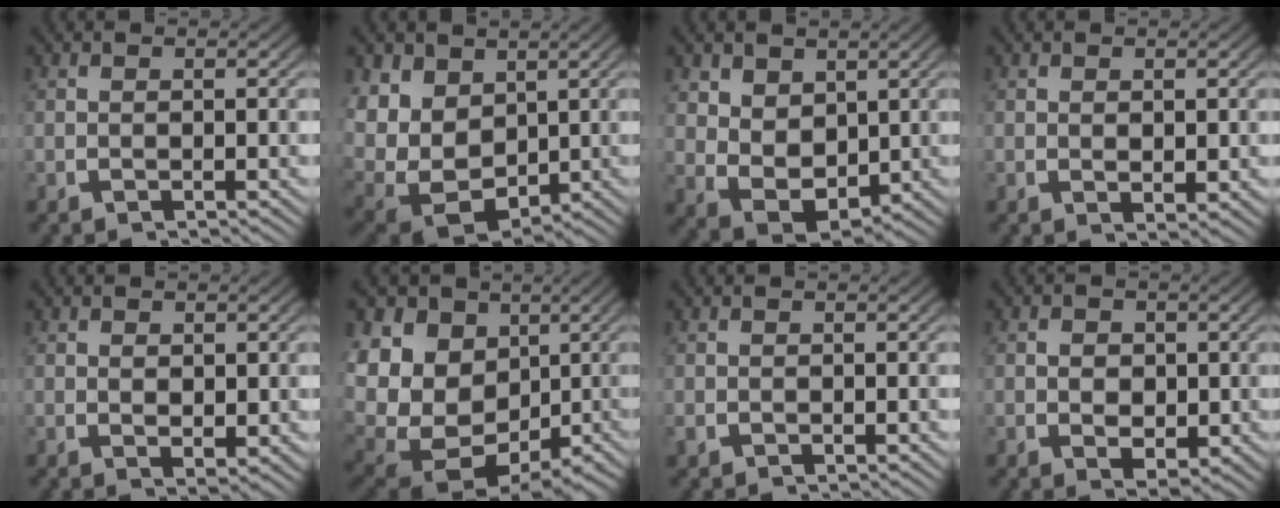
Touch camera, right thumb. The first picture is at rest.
{"total": 13.1, "force": [-0.6, 10.5, 7.8], "torque": [-0.220, -0.070, 0.018]}
{"total": 6.5, "force": [0.0, 4.9, 4.3], "torque": [-0.108, -0.047, 0.022]}
{"total": 1.1, "force": [0.3, 0.7, 0.8], "torque": [-0.010, -0.009, 0.013]}
{"total": 1.5, "force": [0.3, 1.0, 1.1], "torque": [-0.020, -0.014, 0.014]}
{"total": 19.2, "force": [-1.0, 15.7, 11.1], "torque": [-0.278, -0.079, 0.003]}
{"total": 0.7, "force": [-0.3, 0.6, 0.2], "torque": [-0.009, -0.008, -0.004]}
{"total": 3.4, "force": [-0.3, 2.6, 2.2], "torque": [-0.042, -0.025, 0.007]}